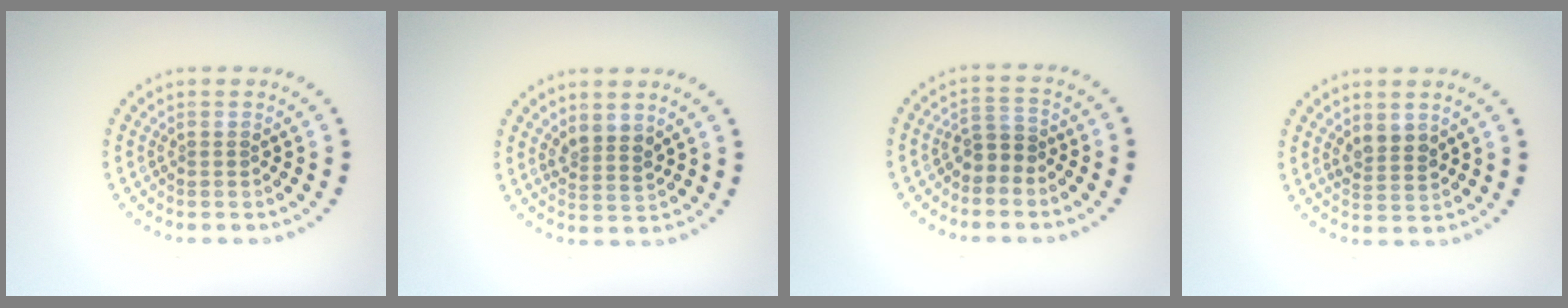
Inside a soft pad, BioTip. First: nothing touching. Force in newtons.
{"total": 2.0, "press": 1.7, "slide": 1.1}
{"total": 2.0, "press": 1.8, "slide": 1.0}
{"total": 2.1, "press": 1.9, "slide": 0.7}